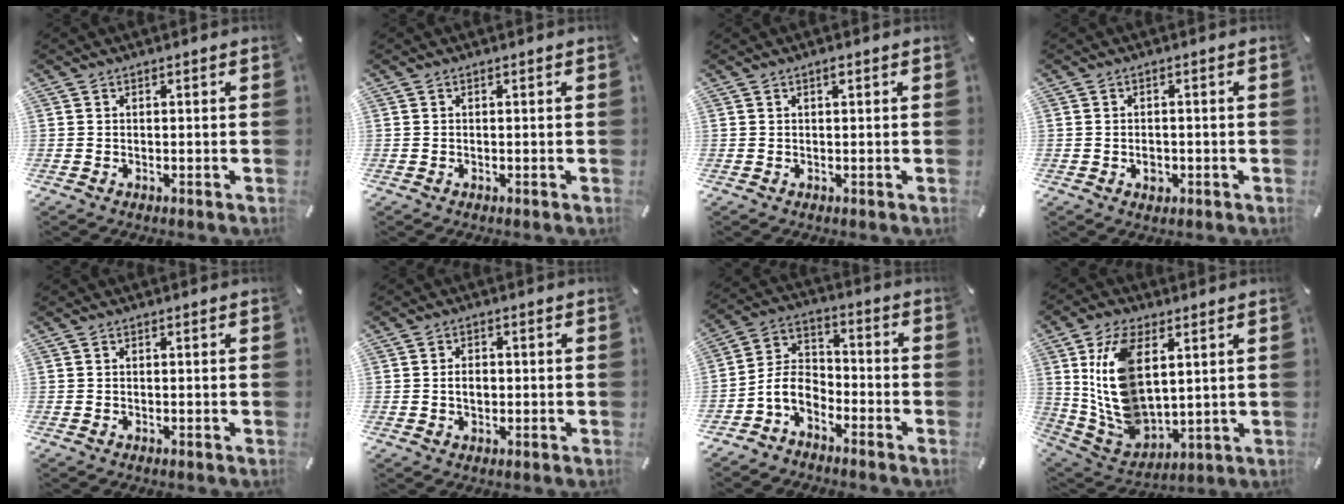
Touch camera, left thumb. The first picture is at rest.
{"total": 0.0}
{"total": 0.8, "force": [0.3, 0.1, 0.7], "torque": [-0.015, 0.002, 0.005]}
{"total": 2.4, "force": [-0.7, 1.9, 1.3], "torque": [-0.017, 0.000, -0.015]}
{"total": 0.0}
{"total": 3.1, "force": [-0.1, 2.2, 2.2], "torque": [-0.037, 0.003, -0.004]}
{"total": 7.8, "force": [-5.0, 5.0, 3.2], "torque": [-0.083, 0.014, -0.100]}
{"total": 15.6, "force": [5.2, 9.4, 11.3], "torque": [-0.258, -0.016, 0.096]}